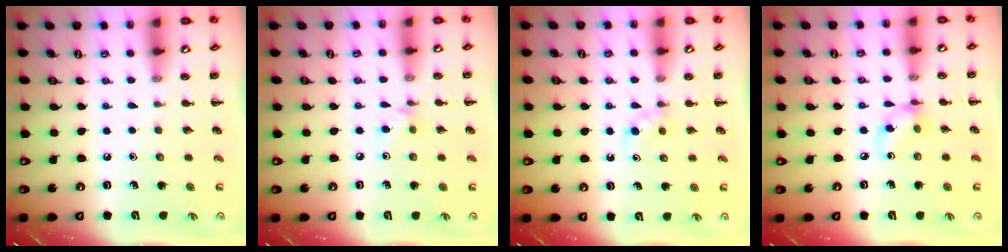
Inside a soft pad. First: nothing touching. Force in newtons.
{"total": 4.4, "press": 4.2, "slide": 1.4}
{"total": 2.9, "press": 2.6, "slide": 1.1}
{"total": 6.6, "press": 6.6, "slide": 0.1}